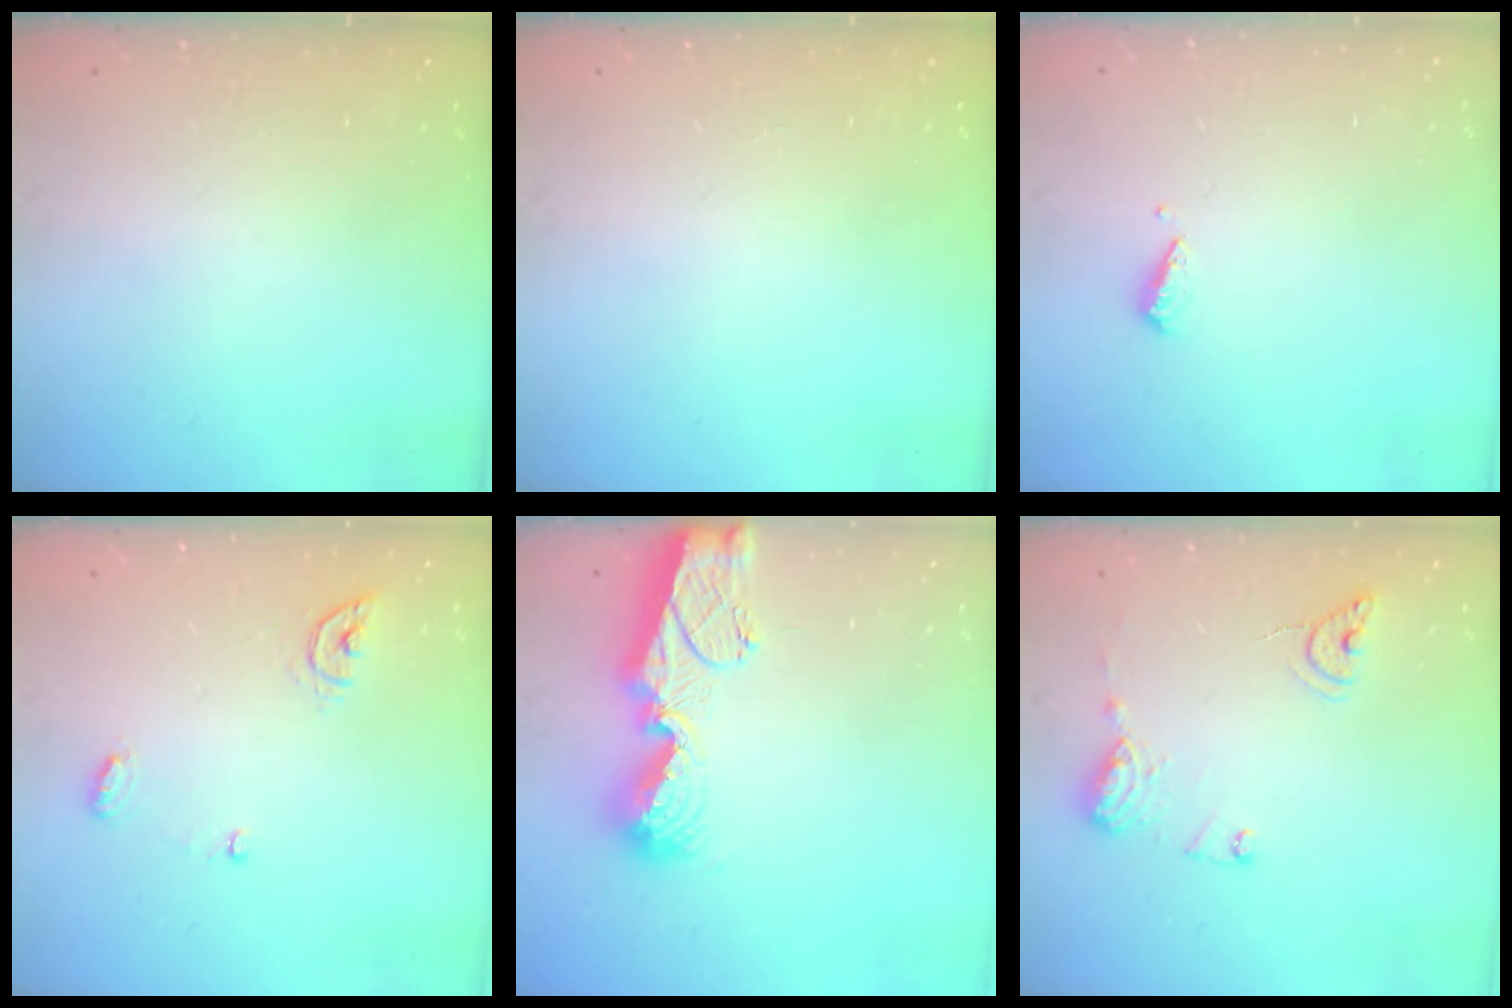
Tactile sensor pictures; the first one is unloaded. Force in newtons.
{"total": 0.0}
{"total": 2.9, "press": 2.9, "slide": 0.4}
{"total": 5.5, "press": 5.5, "slide": 0.5}
{"total": 12.9, "press": 12.9, "slide": 1.4}
{"total": 10.4, "press": 10.3, "slide": 0.9}